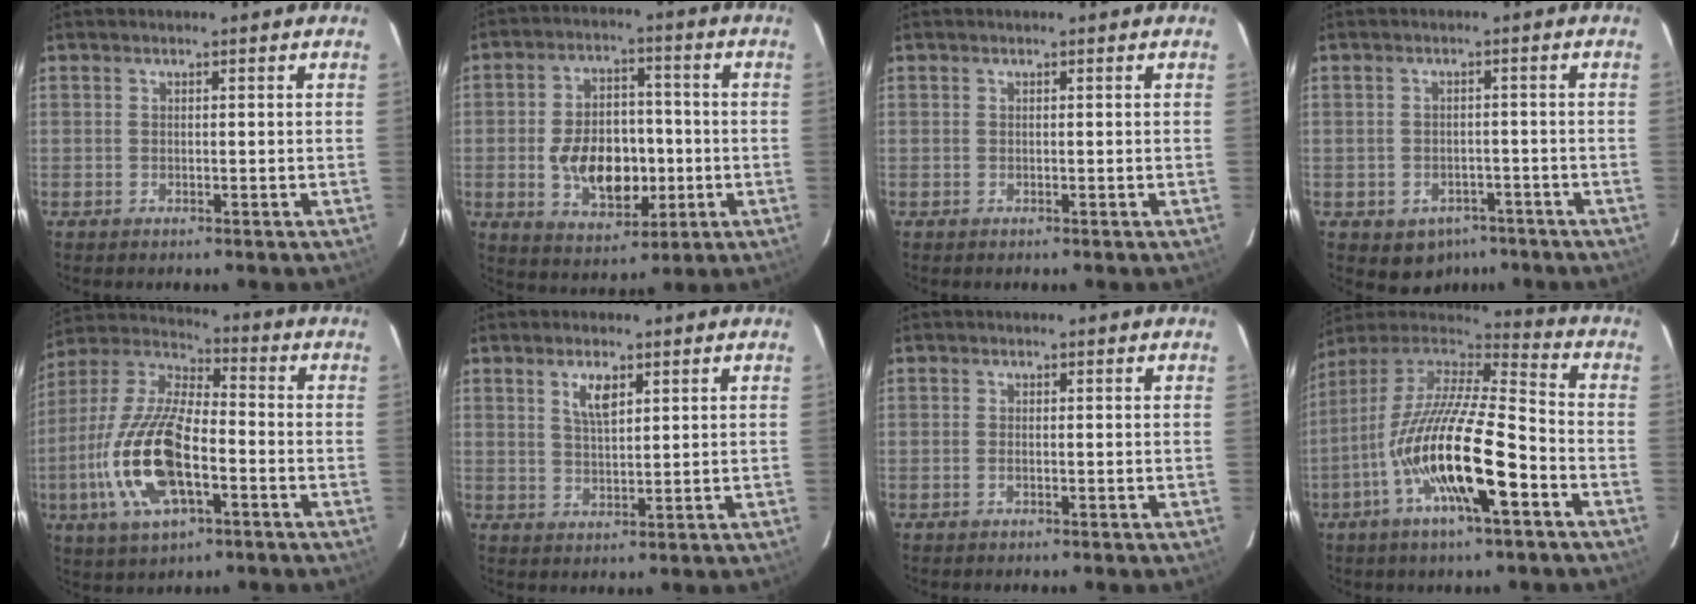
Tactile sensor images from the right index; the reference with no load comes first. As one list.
[{"total": 13.3, "force": [-2.3, 8.6, 9.9], "torque": [-0.190, 0.010, -0.020]}, {"total": 0.0}, {"total": 6.0, "force": [-3.7, 4.5, 1.6], "torque": [-0.036, 0.014, -0.034]}, {"total": 18.7, "force": [-5.5, 7.5, 16.2], "torque": [-0.348, -0.009, -0.106]}, {"total": 4.3, "force": [2.2, 1.7, 3.3], "torque": [-0.059, 0.002, 0.041]}, {"total": 0.6, "force": [-0.3, 0.1, 0.5], "torque": [-0.011, 0.000, -0.005]}, {"total": 20.8, "force": [-8.3, 4.7, 18.5], "torque": [-0.336, -0.034, -0.160]}]